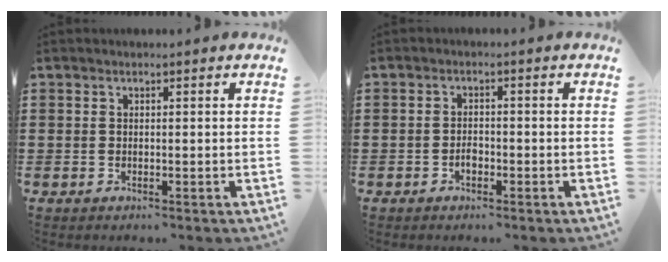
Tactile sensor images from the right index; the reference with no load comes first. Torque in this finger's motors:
{"motor_torque": [2.14, 0.00, 0.35, 0.05]}